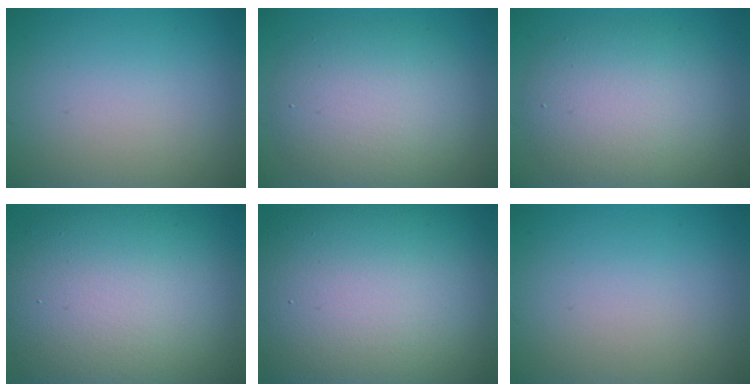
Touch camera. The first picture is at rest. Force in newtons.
{"total": 6.8, "press": 6.8, "slide": 0.3}
{"total": 6.7, "press": 6.7, "slide": 0.5}
{"total": 14.9, "press": 14.9, "slide": 0.8}
{"total": 18.5, "press": 18.5, "slide": 0.5}
{"total": 0.0}